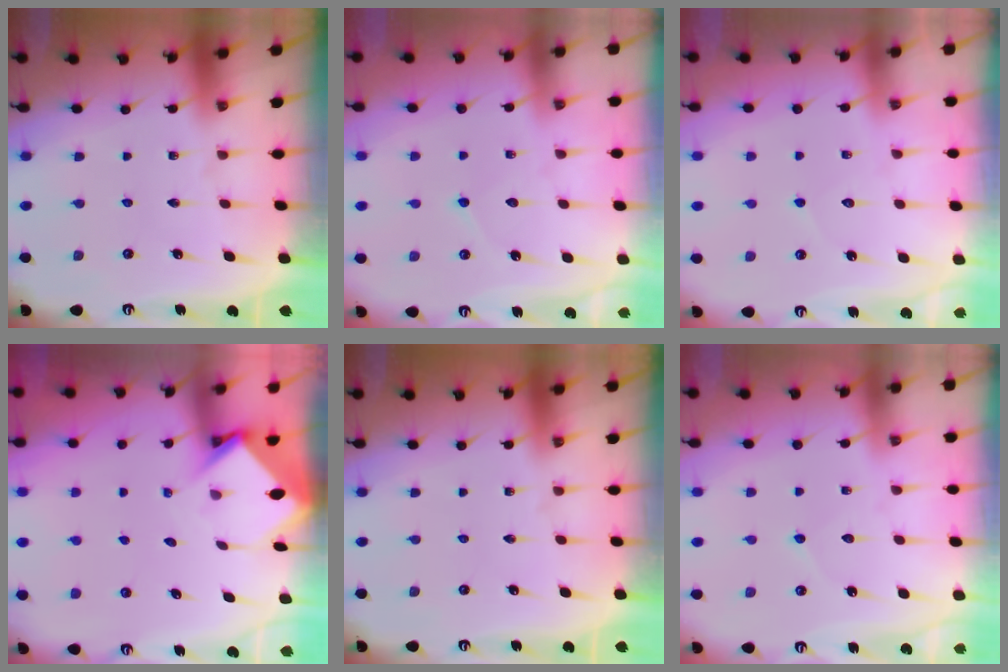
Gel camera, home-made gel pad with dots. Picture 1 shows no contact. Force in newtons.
{"total": 4.0, "press": 4.0, "slide": 0.4}
{"total": 6.1, "press": 6.0, "slide": 0.7}
{"total": 3.4, "press": 3.4, "slide": 0.2}
{"total": 0.0}
{"total": 3.5, "press": 3.5, "slide": 0.3}